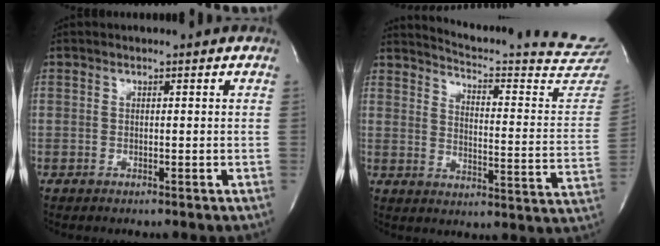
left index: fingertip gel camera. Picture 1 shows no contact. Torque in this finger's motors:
{"motor_torque": [0.16, -0.32, 0.04, 0.00]}